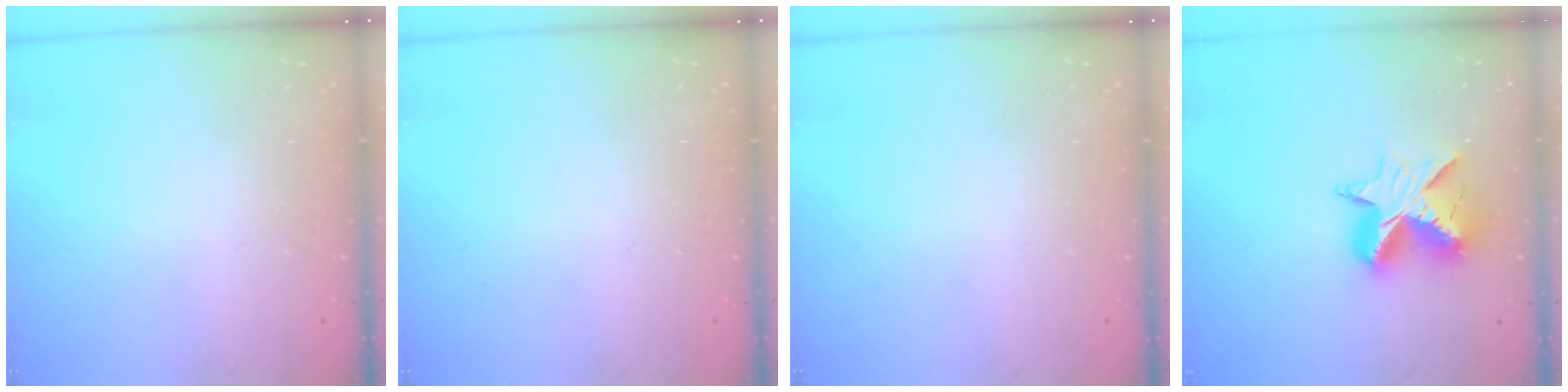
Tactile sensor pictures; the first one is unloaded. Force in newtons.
{"total": 0.0}
{"total": 0.0}
{"total": 12.1, "press": 12.0, "slide": 1.0}